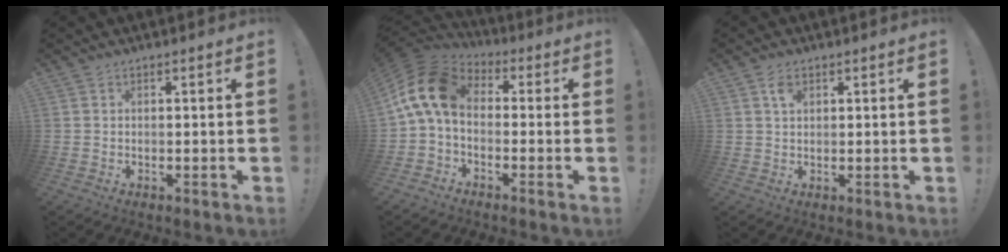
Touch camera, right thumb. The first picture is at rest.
{"total": 13.9, "force": [1.2, 8.5, 10.9], "torque": [-0.216, 0.019, 0.028]}
{"total": 3.0, "force": [1.5, 1.7, 2.0], "torque": [-0.021, -0.007, 0.023]}